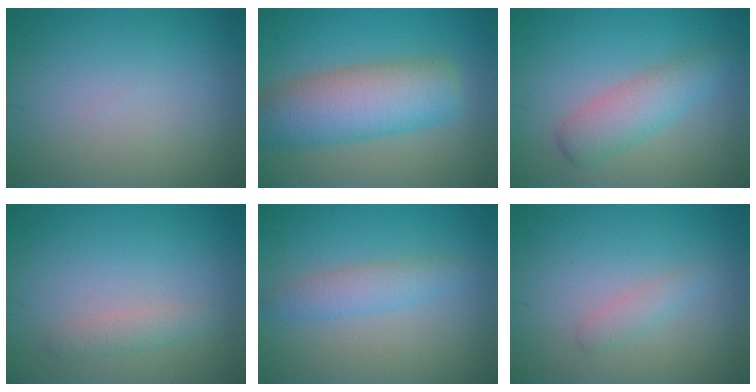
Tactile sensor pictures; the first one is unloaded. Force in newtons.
{"total": 8.1, "press": 8.1, "slide": 0.2}
{"total": 3.6, "press": 3.6, "slide": 0.1}
{"total": 1.4, "press": 1.4, "slide": 0.0}
{"total": 2.5, "press": 2.5, "slide": 0.1}
{"total": 1.3, "press": 1.3, "slide": 0.1}